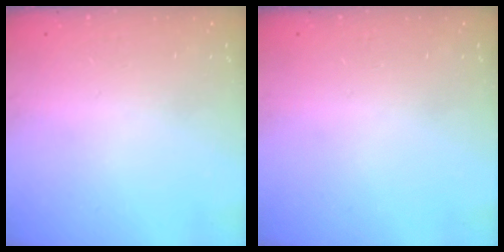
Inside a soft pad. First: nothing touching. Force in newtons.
{"total": 0.0}